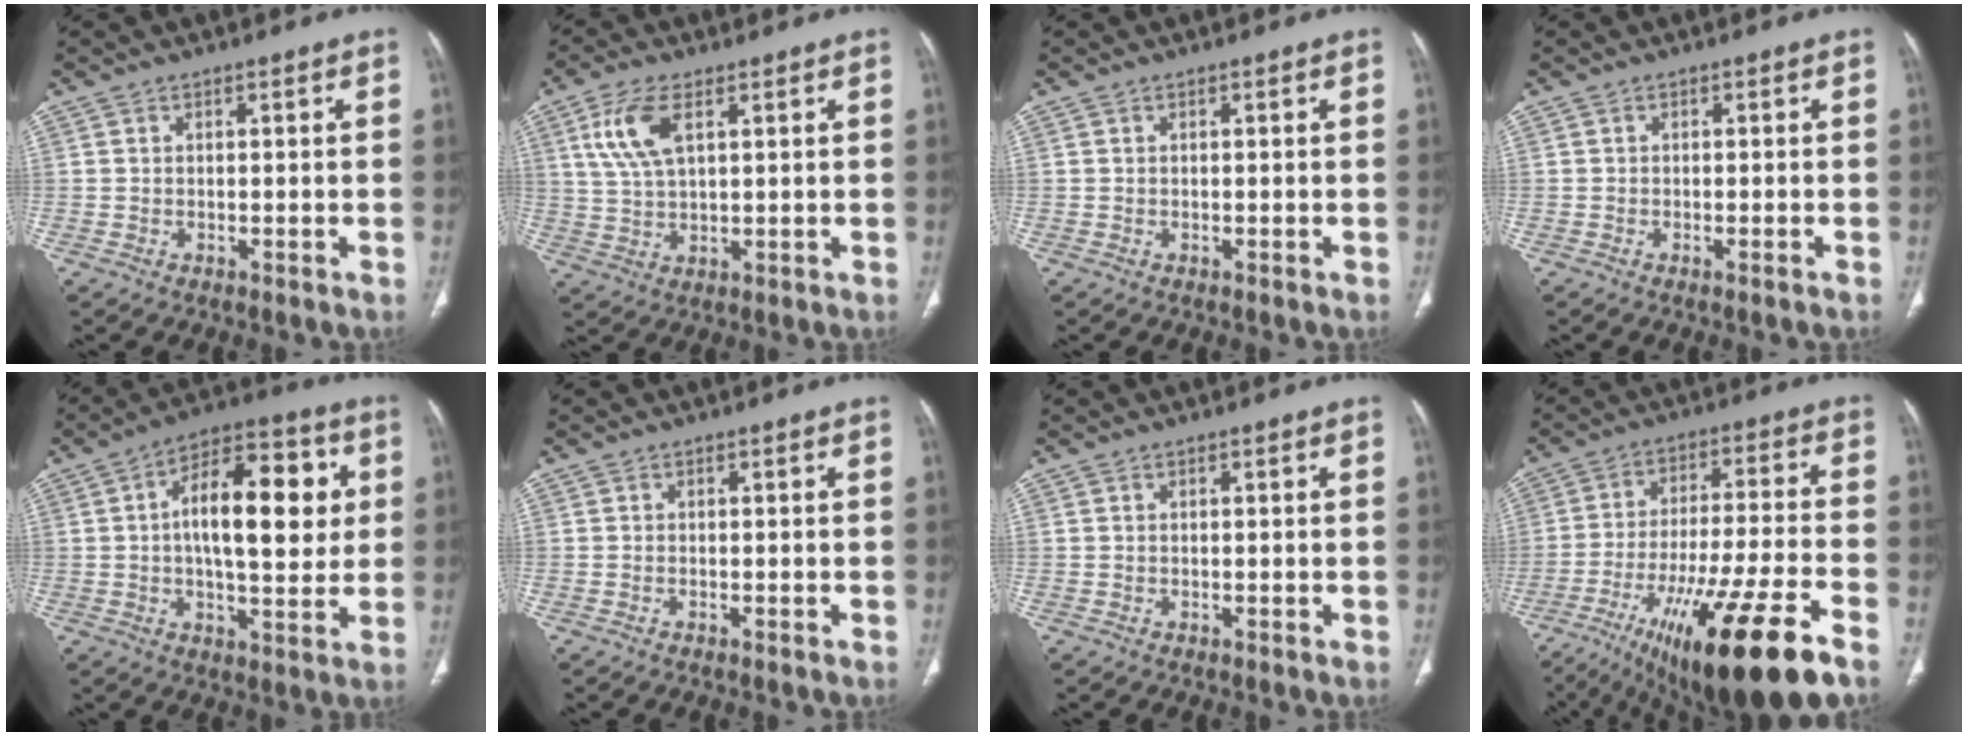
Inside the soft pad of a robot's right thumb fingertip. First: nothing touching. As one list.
[{"total": 8.3, "force": [3.2, 3.8, 6.6], "torque": [-0.144, -0.004, 0.068]}, {"total": 0.0}, {"total": 0.8, "force": [-0.5, 0.0, 0.6], "torque": [-0.015, -0.002, -0.006]}, {"total": 18.3, "force": [2.7, 8.4, 16.0], "torque": [-0.218, 0.017, 0.034]}, {"total": 0.0}, {"total": 0.0}, {"total": 23.0, "force": [-13.6, 3.9, 18.1], "torque": [-0.285, 0.030, -0.217]}]